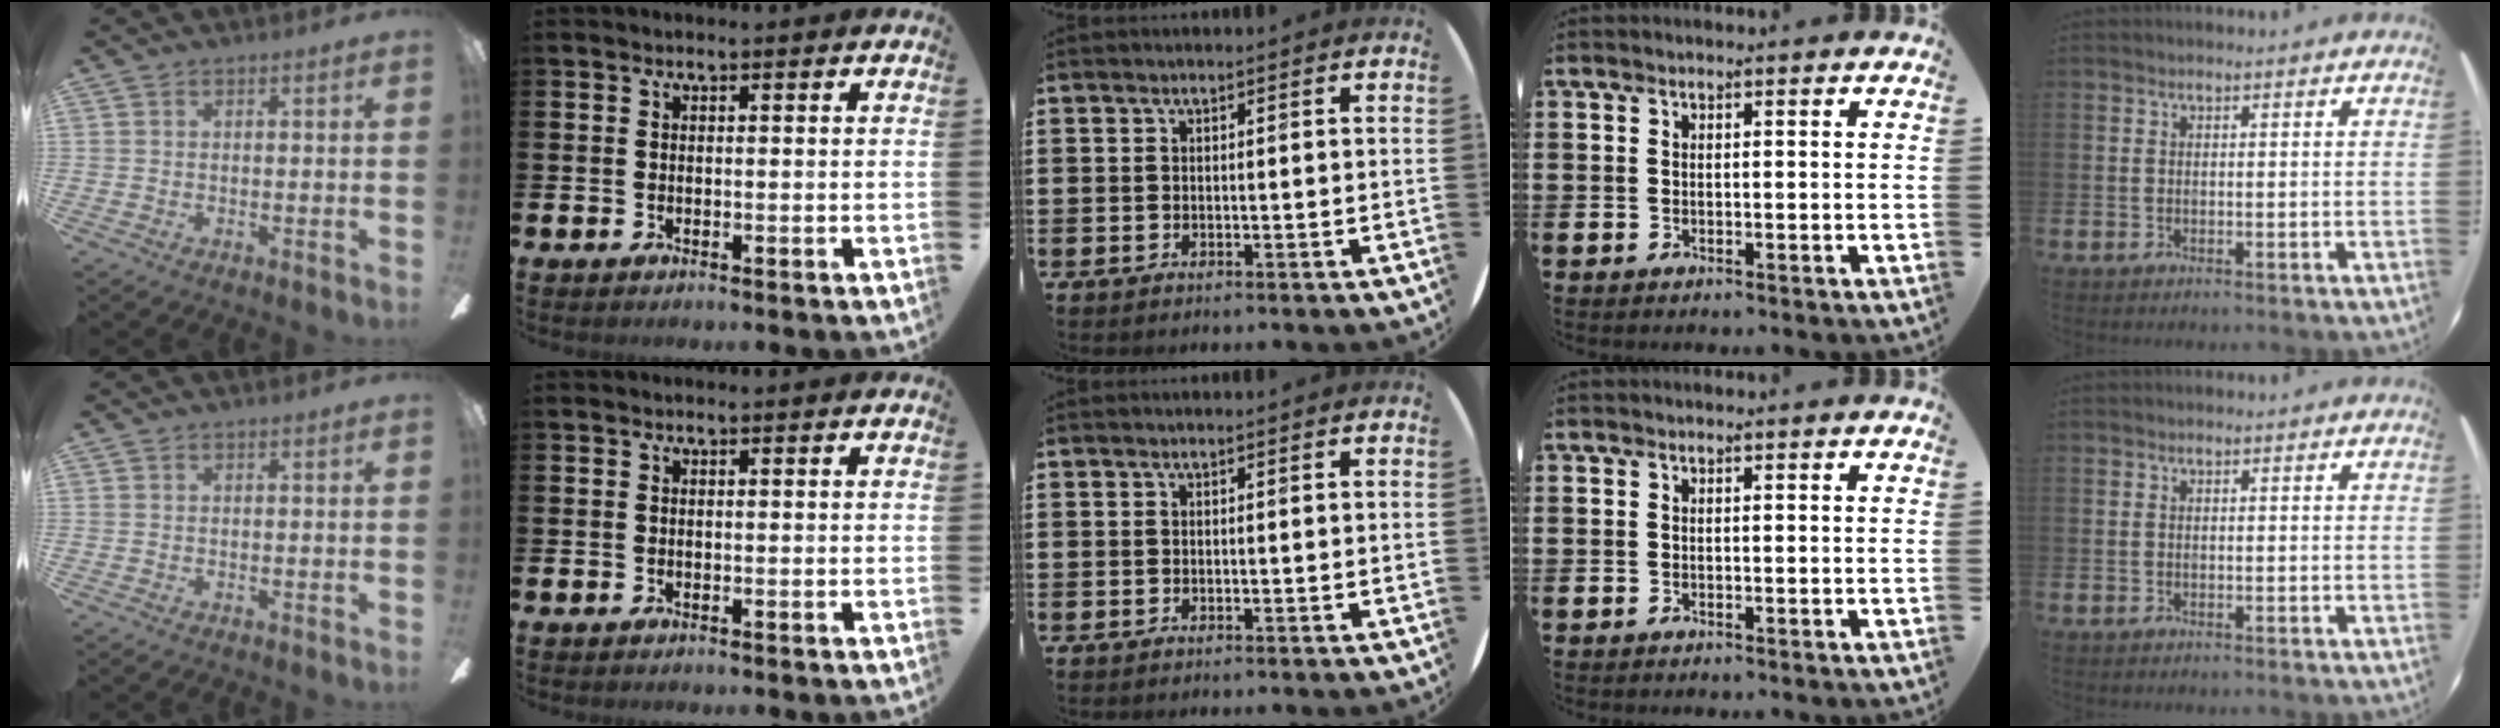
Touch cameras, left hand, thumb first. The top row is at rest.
{}